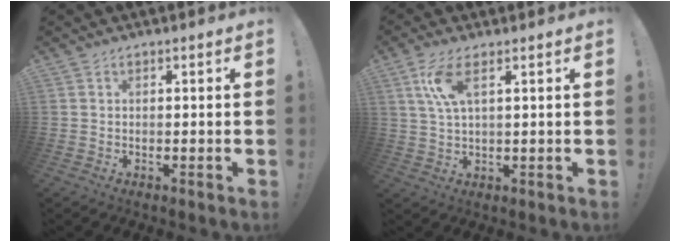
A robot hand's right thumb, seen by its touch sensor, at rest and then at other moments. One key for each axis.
{"total": 7.1, "fx": 2.9, "fy": 2.0, "fz": 6.2, "tx": -0.113, "ty": -0.003, "tz": 0.051}